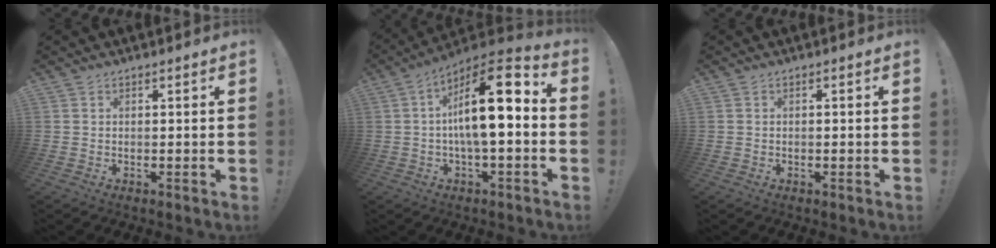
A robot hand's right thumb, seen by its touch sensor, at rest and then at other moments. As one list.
[{"total": 17.6, "force": [1.1, 5.5, 16.6], "torque": [-0.260, 0.000, 0.013]}, {"total": 0.7, "force": [-0.5, -0.1, 0.4], "torque": [-0.009, -0.001, -0.009]}]